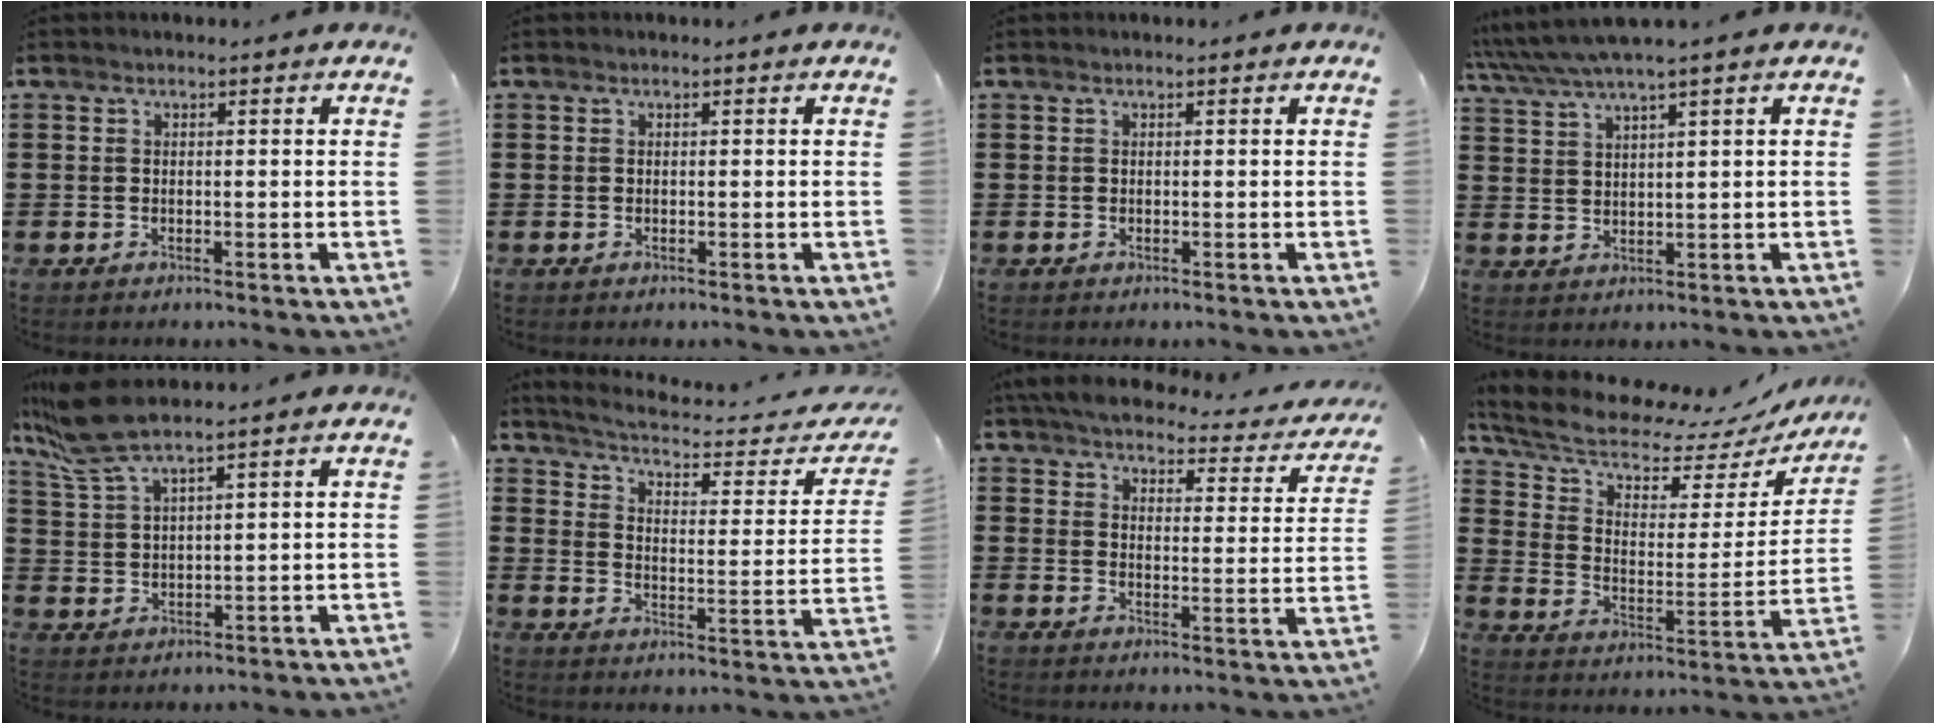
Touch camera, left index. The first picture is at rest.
{"total": 0.0}
{"total": 0.0}
{"total": 3.9, "force": [3.1, -0.2, 2.4], "torque": [-0.064, -0.010, 0.049]}
{"total": 7.3, "force": [5.8, 0.8, 4.5], "torque": [-0.112, -0.012, 0.104]}
{"total": 3.8, "force": [3.2, 0.4, 2.0], "torque": [-0.060, -0.029, 0.046]}
{"total": 5.2, "force": [4.9, 0.6, 1.6], "torque": [-0.057, -0.031, 0.083]}
{"total": 8.5, "force": [7.2, 3.0, 3.5], "torque": [-0.096, -0.052, 0.119]}